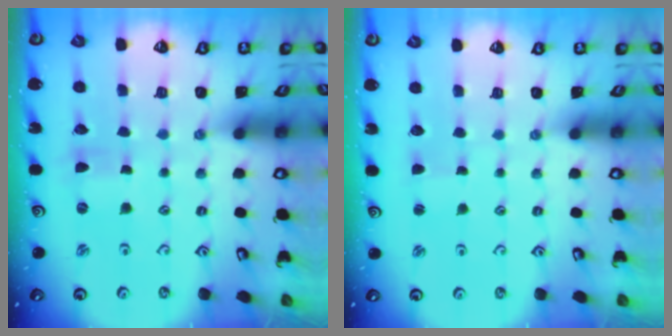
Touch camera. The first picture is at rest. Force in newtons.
{"total": 0.9, "press": 0.9, "slide": 0.2}